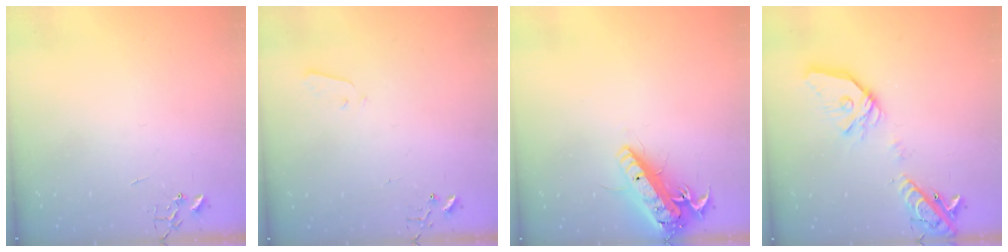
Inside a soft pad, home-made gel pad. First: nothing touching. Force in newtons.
{"total": 1.9, "press": 1.9, "slide": 0.4}
{"total": 17.6, "press": 17.2, "slide": 3.6}
{"total": 18.6, "press": 18.3, "slide": 3.1}